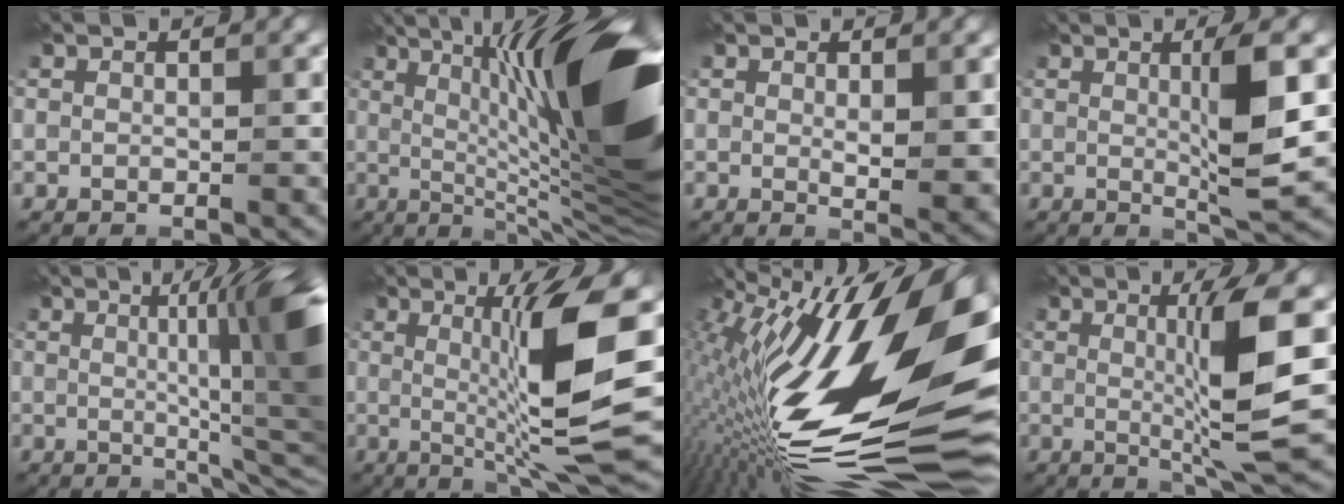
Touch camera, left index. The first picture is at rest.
{"total": 17.9, "force": [3.1, 3.6, 17.2], "torque": [-0.235, 0.018, 0.055]}
{"total": 2.9, "force": [0.5, 0.7, 2.8], "torque": [-0.041, -0.009, 0.011]}
{"total": 5.4, "force": [0.7, 0.7, 5.4], "torque": [-0.085, -0.005, 0.014]}
{"total": 14.5, "force": [1.8, 3.5, 13.9], "torque": [-0.130, 0.020, 0.021]}
{"total": 10.5, "force": [0.7, 1.4, 10.4], "torque": [-0.148, -0.009, 0.020]}
{"total": 20.7, "force": [0.1, 6.9, 19.5], "torque": [-0.312, -0.009, -0.017]}
{"total": 7.6, "force": [0.6, 0.8, 7.5], "torque": [-0.117, -0.007, 0.017]}